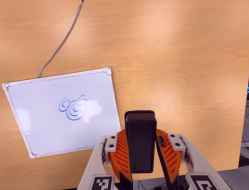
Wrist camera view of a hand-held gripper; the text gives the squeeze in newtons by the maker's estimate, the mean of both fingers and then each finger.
{"total": 8.2, "left": 6.7, "right": 9.8}